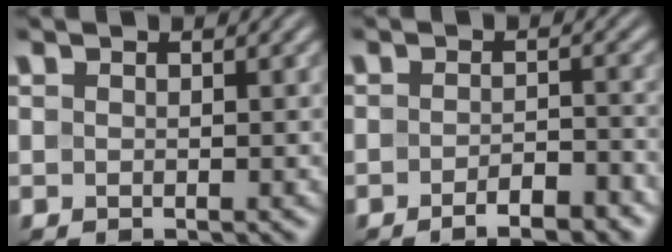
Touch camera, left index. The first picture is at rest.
{"total": 3.4, "force": [-2.3, 0.9, 2.3], "torque": [-0.035, 0.002, -0.034]}